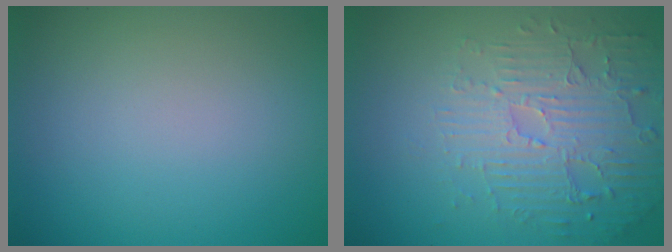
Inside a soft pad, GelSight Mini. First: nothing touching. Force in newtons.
{"total": 5.1, "press": 3.8, "slide": 3.4}